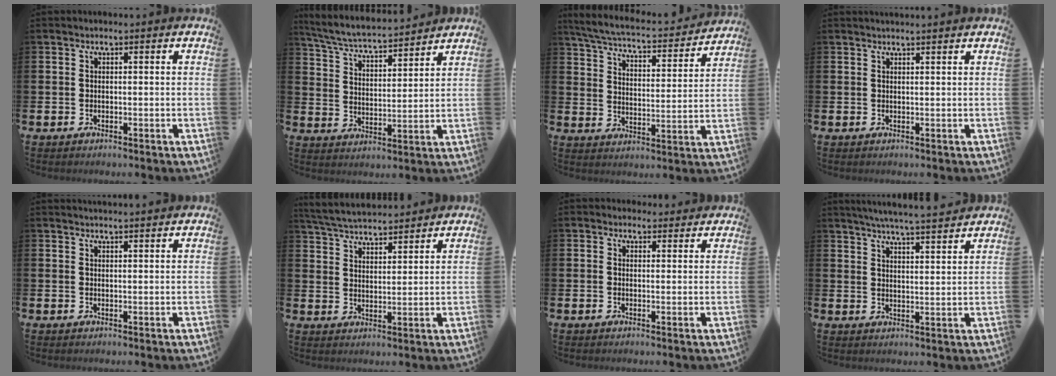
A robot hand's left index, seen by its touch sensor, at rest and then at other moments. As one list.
[{"total": 5.7, "force": [5.5, 0.6, 1.4], "torque": [-0.053, -0.041, 0.093]}, {"total": 5.3, "force": [4.9, 0.9, 1.7], "torque": [-0.058, -0.040, 0.077]}, {"total": 0.8, "force": [0.7, -0.2, 0.0], "torque": [0.003, -0.004, 0.014]}, {"total": 1.4, "force": [1.4, -0.2, 0.0], "torque": [0.008, -0.012, 0.024]}, {"total": 5.0, "force": [5.0, 0.6, 0.4], "torque": [-0.029, -0.029, 0.089]}, {"total": 1.8, "force": [1.7, 0.8, -0.1], "torque": [0.009, -0.005, 0.029]}, {"total": 5.4, "force": [5.2, -0.6, 1.1], "torque": [-0.034, -0.033, 0.091]}]